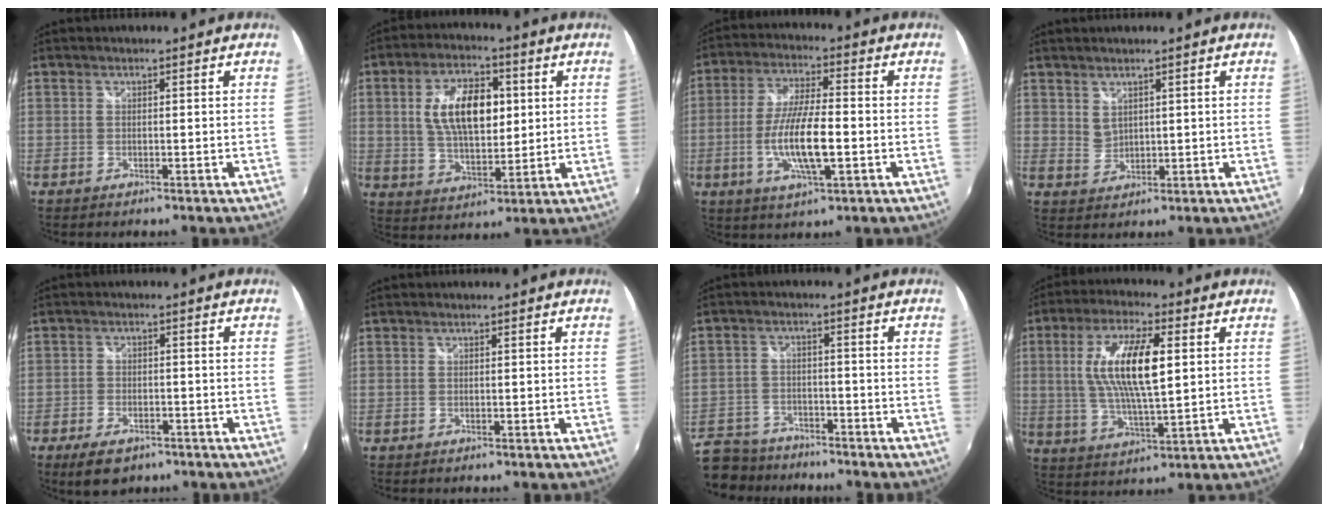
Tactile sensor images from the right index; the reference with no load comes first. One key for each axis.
{"total": 12.8, "fx": 2.5, "fy": 6.5, "fz": 10.7, "tx": -0.193, "ty": 0.011, "tz": 0.047}
{"total": 11.8, "fx": -2.7, "fy": 2.6, "fz": 11.2, "tx": -0.221, "ty": -0.006, "tz": -0.052}
{"total": 2.6, "fx": 2.1, "fy": 1.3, "fz": 0.8, "tx": -0.010, "ty": 0.000, "tz": 0.041}
{"total": 7.4, "fx": -5.0, "fy": 3.9, "fz": 3.8, "tx": -0.093, "ty": -0.007, "tz": -0.077}
{"total": 0.0}
{"total": 13.0, "fx": -9.7, "fy": 7.4, "fz": 4.3, "tx": -0.134, "ty": -0.005, "tz": -0.161}
{"total": 13.5, "fx": 2.5, "fy": 3.9, "fz": 12.7, "tx": -0.245, "ty": 0.004, "tz": 0.049}